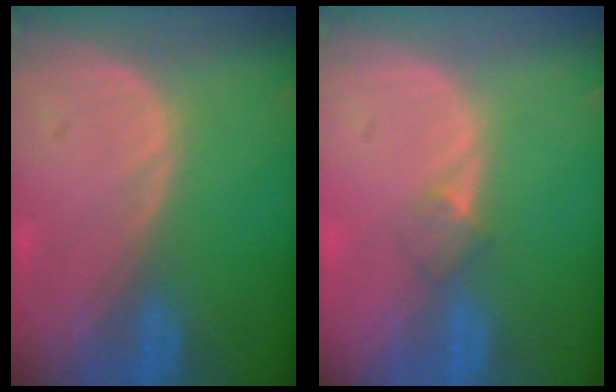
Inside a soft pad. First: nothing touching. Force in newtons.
{"total": 2.0, "press": 1.6, "slide": 1.1}